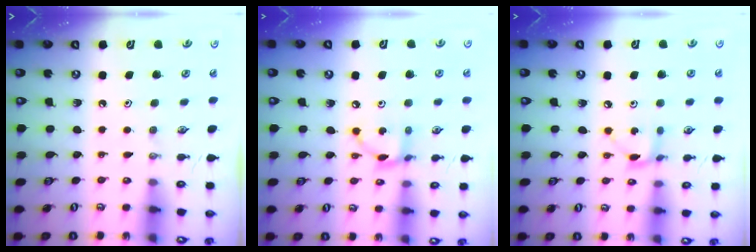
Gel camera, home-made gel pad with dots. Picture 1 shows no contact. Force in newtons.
{"total": 6.8, "press": 6.8, "slide": 0.2}
{"total": 3.0, "press": 3.0, "slide": 0.2}